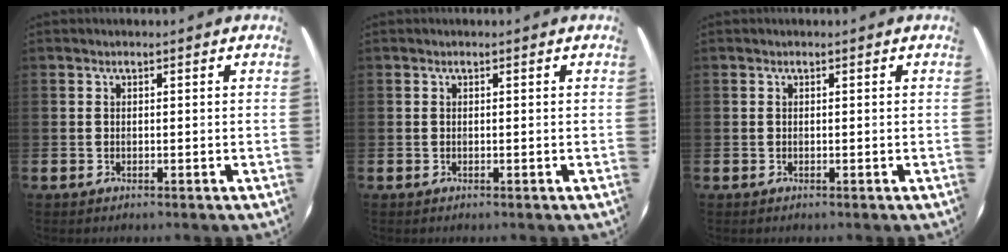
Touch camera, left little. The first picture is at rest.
{"total": 0.0}
{"total": 0.0}